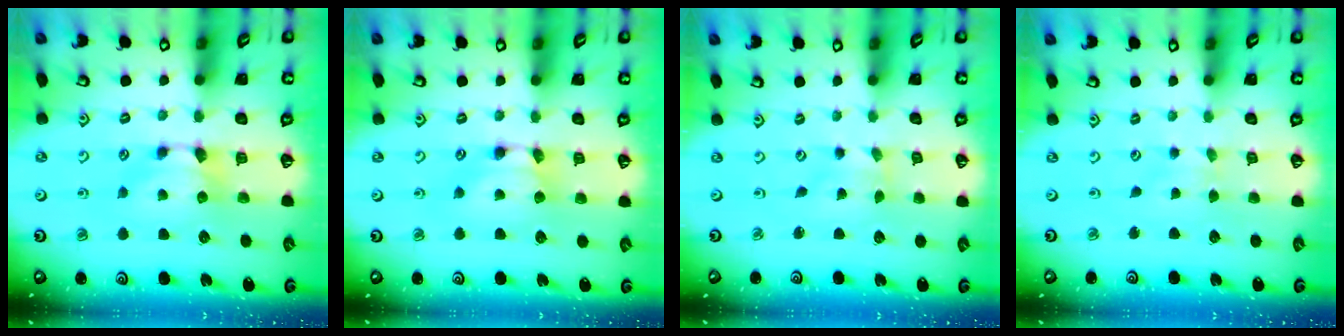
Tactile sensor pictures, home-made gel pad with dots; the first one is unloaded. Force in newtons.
{"total": 1.5, "press": 1.5, "slide": 0.2}
{"total": 3.4, "press": 3.3, "slide": 0.8}
{"total": 2.5, "press": 2.5, "slide": 0.3}